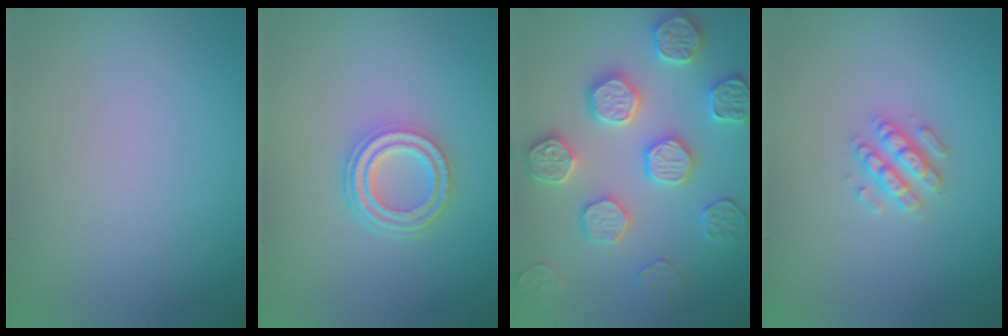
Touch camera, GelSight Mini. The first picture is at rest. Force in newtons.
{"total": 3.5, "press": 2.7, "slide": 2.3}
{"total": 5.0, "press": 5.0, "slide": 0.5}
{"total": 2.5, "press": 2.4, "slide": 0.5}